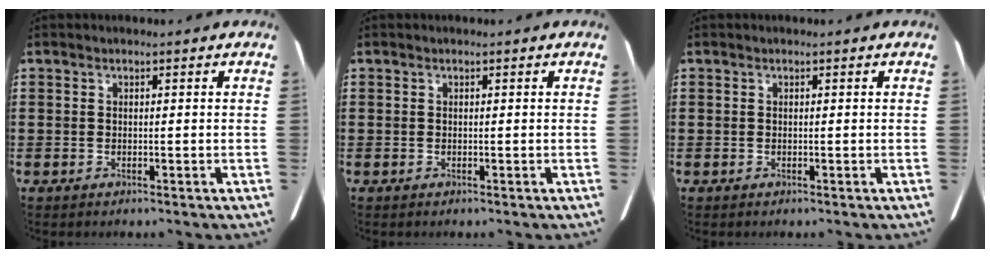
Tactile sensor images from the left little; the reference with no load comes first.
{"total": 0.0}
{"total": 0.0}